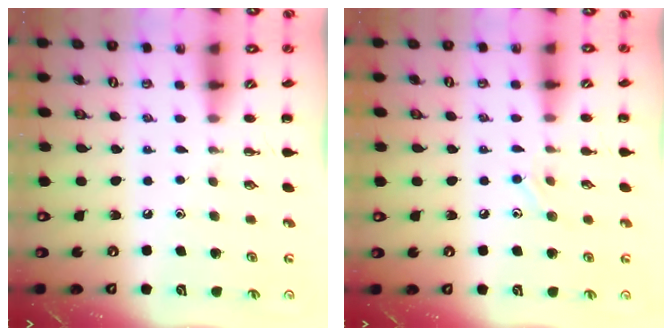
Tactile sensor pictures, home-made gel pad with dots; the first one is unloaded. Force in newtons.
{"total": 8.2, "press": 8.0, "slide": 2.0}